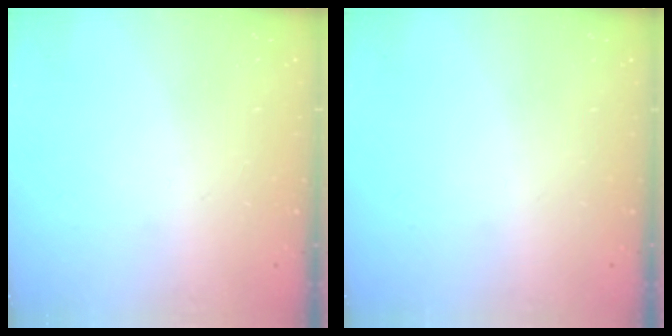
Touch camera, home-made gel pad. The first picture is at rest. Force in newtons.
{"total": 0.0}